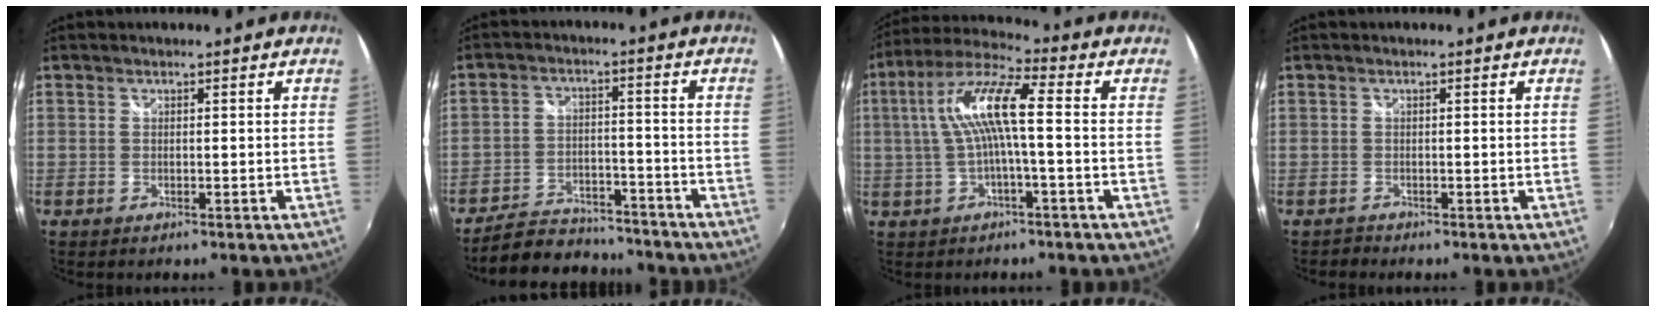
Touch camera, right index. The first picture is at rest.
{"total": 14.0, "force": [-12.2, 5.1, 4.4], "torque": [-0.112, 0.005, -0.176]}
{"total": 10.8, "force": [0.2, 1.7, 10.7], "torque": [-0.219, 0.020, 0.006]}
{"total": 0.9, "force": [-0.7, 0.5, -0.3], "torque": [0.003, 0.003, -0.014]}